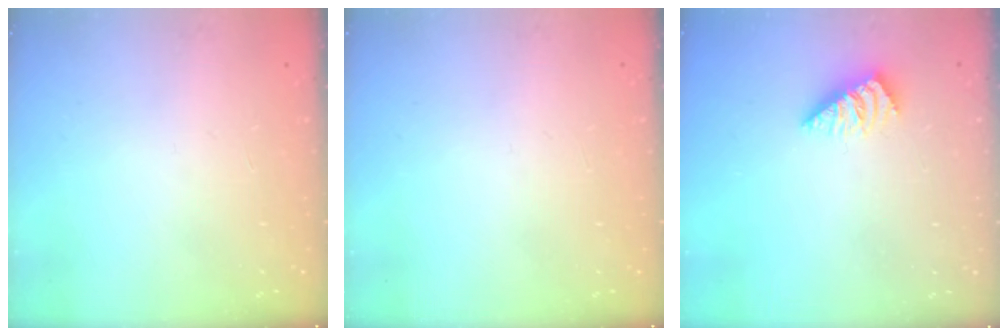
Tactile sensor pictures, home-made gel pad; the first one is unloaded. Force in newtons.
{"total": 0.0}
{"total": 1.3, "press": 1.2, "slide": 0.3}